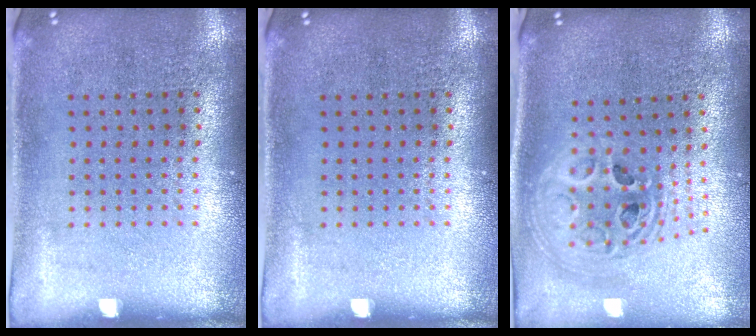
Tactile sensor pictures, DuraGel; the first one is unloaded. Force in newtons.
{"total": 0.0}
{"total": 2.4, "press": 1.8, "slide": 1.5}